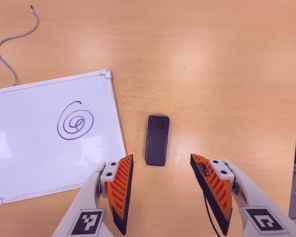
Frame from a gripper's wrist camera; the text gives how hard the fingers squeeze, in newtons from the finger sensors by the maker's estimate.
{"total": 0.0}